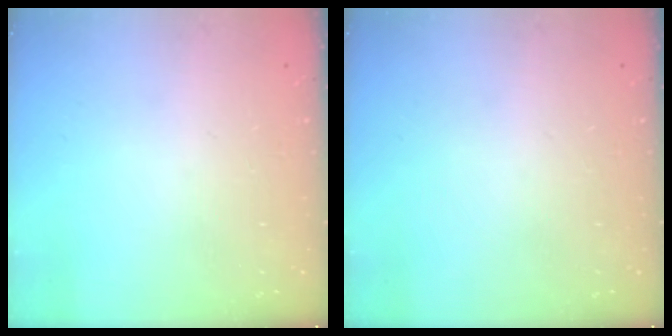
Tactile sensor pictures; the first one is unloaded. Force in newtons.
{"total": 0.0}